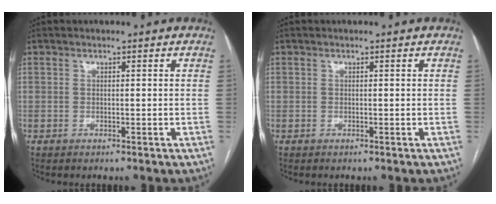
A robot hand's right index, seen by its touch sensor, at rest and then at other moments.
{"total": 0.0}